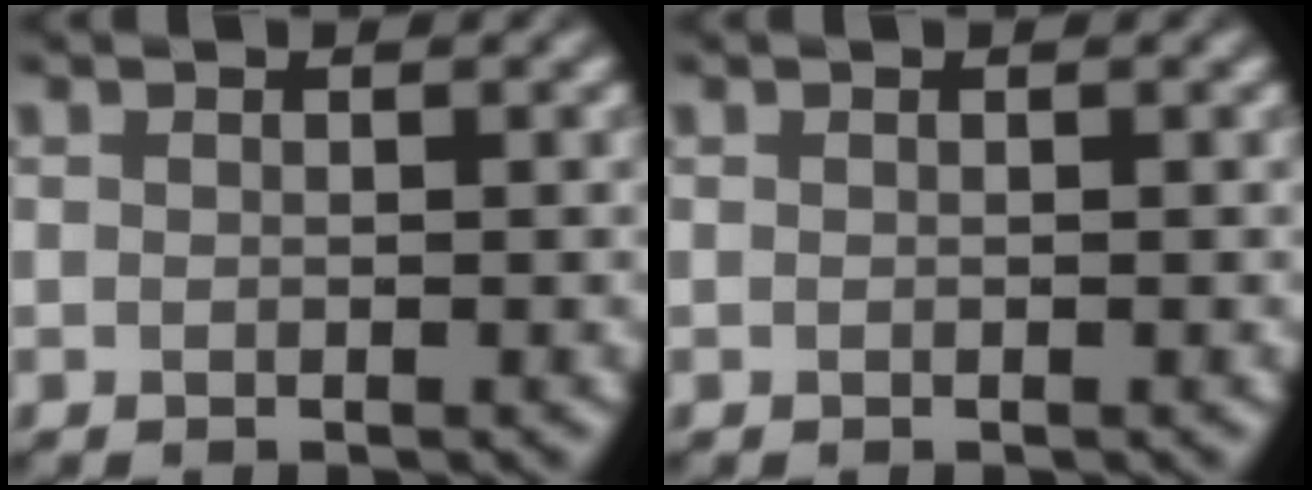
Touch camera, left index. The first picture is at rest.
{"total": 0.0}